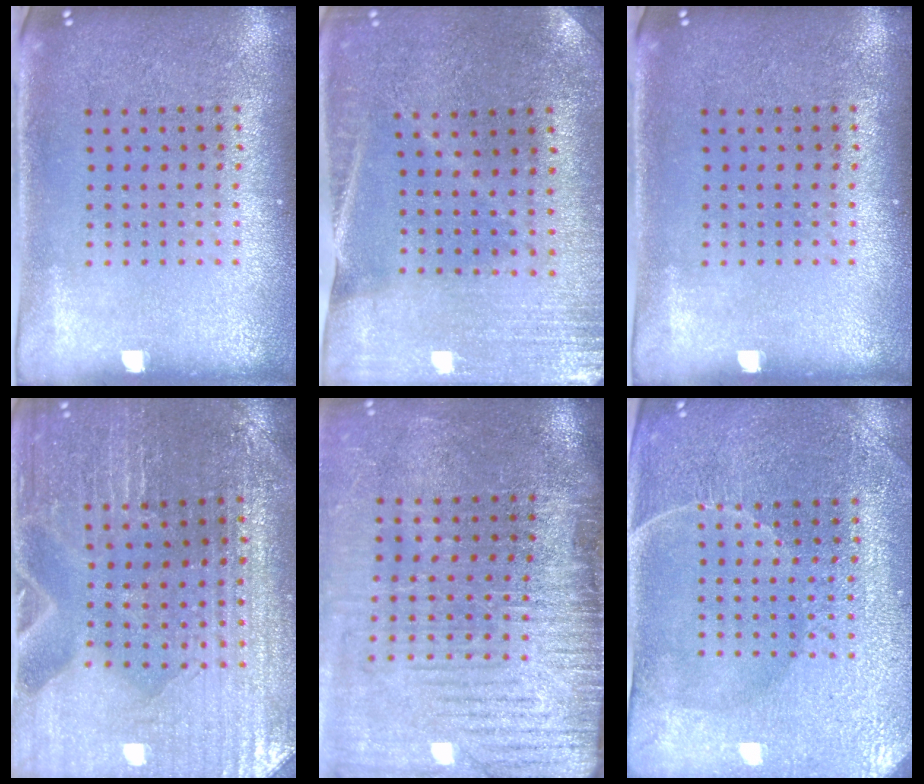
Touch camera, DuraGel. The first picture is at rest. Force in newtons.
{"total": 0.5, "press": 0.5, "slide": 0.0}
{"total": 0.0}
{"total": 1.7, "press": 1.7, "slide": 0.2}
{"total": 4.4, "press": 3.7, "slide": 2.3}
{"total": 3.9, "press": 3.8, "slide": 0.8}